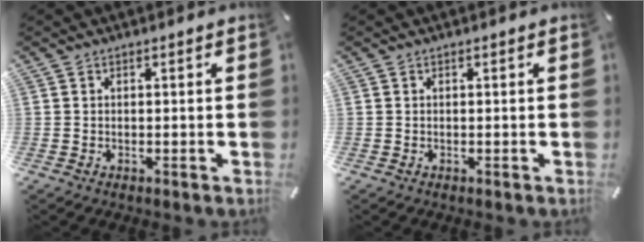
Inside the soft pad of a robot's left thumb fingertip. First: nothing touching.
{"total": 0.0}